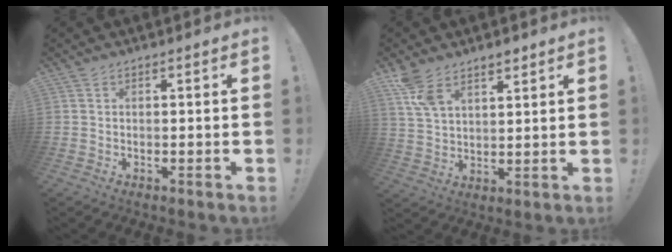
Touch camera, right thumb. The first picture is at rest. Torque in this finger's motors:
{"motor_torque": [-0.20, 0.54, 0.02, 0.11, 0.04]}